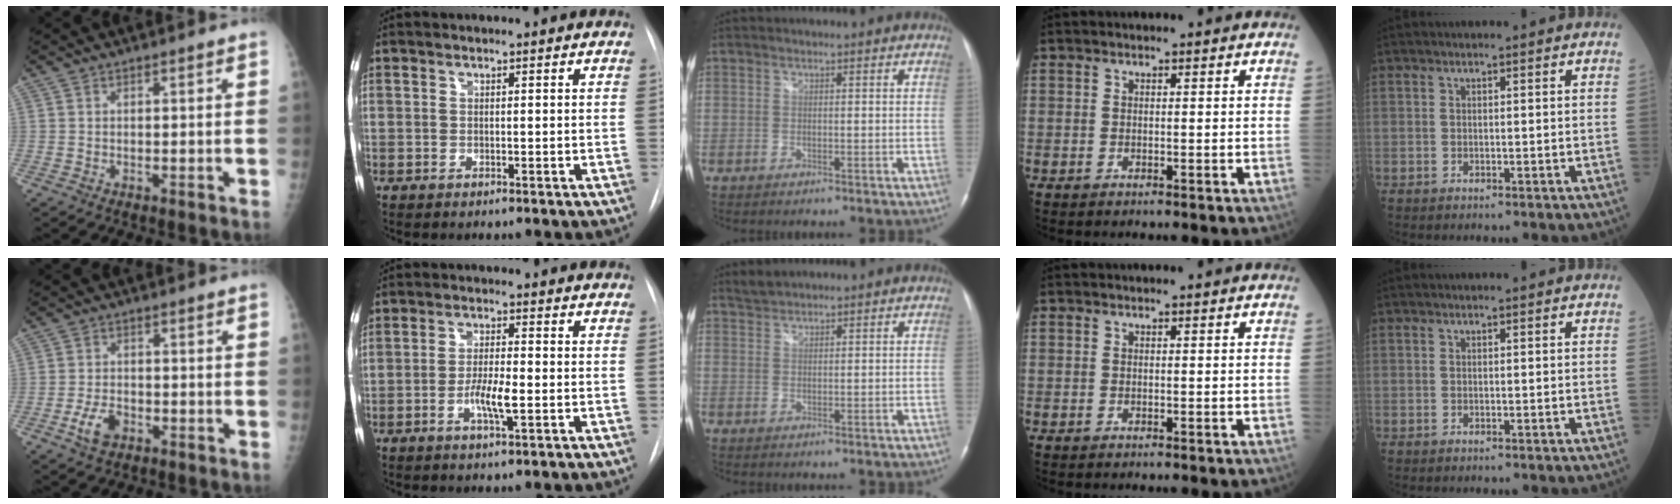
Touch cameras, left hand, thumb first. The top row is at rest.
{"thumb": {"total": 4.6, "force": [-2.2, 2.8, 2.9], "torque": [-0.053, 0.010, -0.040]}, "index": {"total": 4.8, "force": [-1.4, 0.8, 4.5], "torque": [-0.086, -0.002, -0.026]}, "middle": {"total": 1.7, "force": [1.7, 0.2, 0.1], "torque": [-0.007, 0.007, 0.035]}}